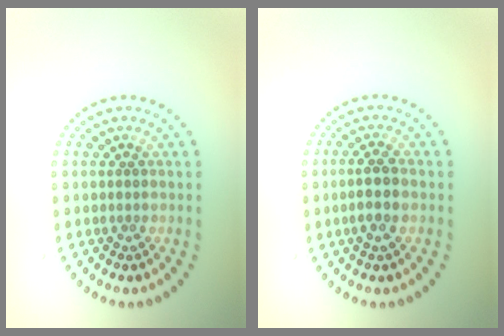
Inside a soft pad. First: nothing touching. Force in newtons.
{"total": 2.4, "press": 2.2, "slide": 0.9}